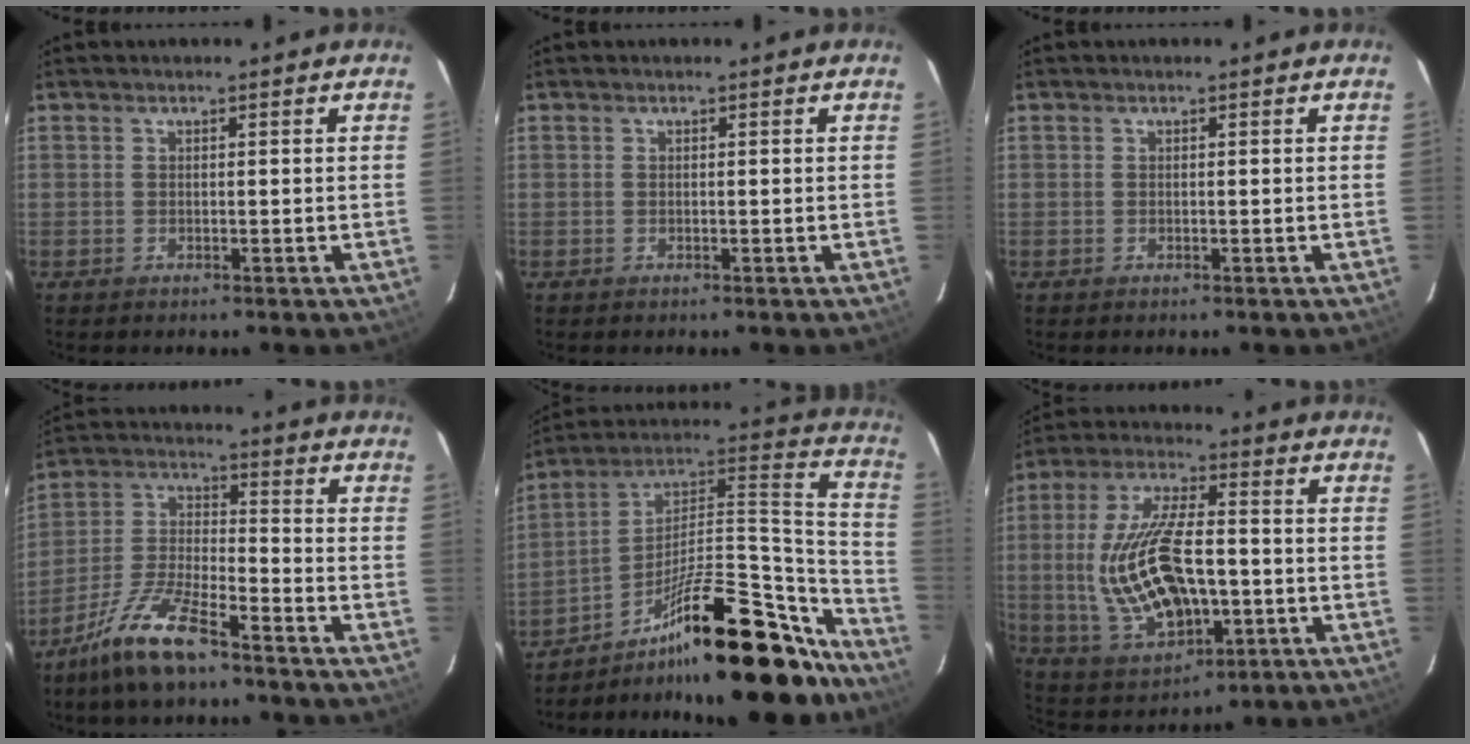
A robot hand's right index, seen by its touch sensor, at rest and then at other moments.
{"total": 0.0}
{"total": 0.0}
{"total": 12.3, "force": [-9.1, 3.1, 7.7], "torque": [-0.171, -0.003, -0.175]}
{"total": 30.0, "force": [-22.2, 9.4, 17.9], "torque": [-0.228, 0.045, -0.330]}
{"total": 19.5, "force": [-2.4, 9.2, 17.1], "torque": [-0.359, -0.005, -0.018]}